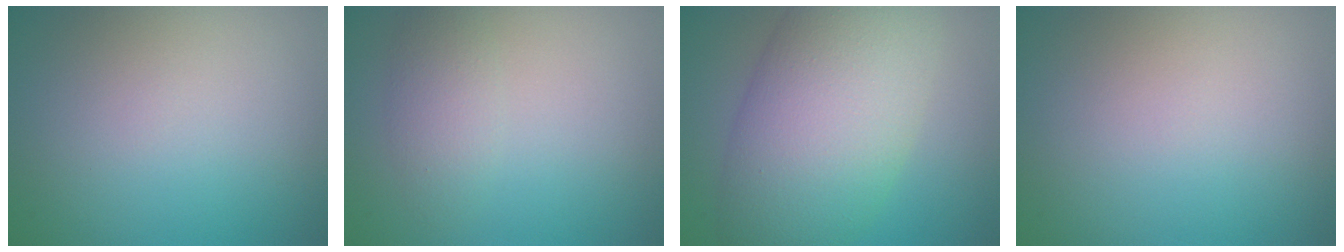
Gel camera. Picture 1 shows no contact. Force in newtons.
{"total": 2.2, "press": 2.2, "slide": 0.1}
{"total": 11.0, "press": 11.0, "slide": 0.3}
{"total": 0.0}